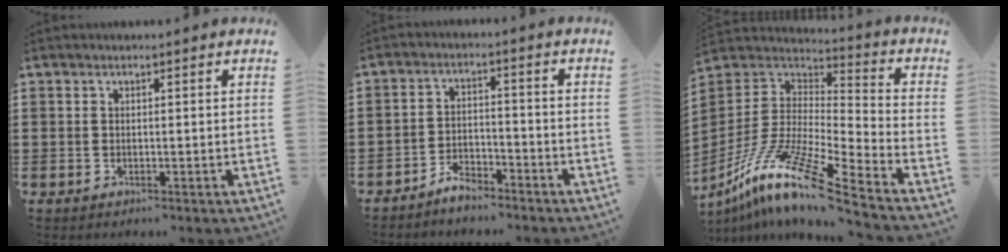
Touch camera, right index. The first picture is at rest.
{"total": 3.8, "force": [-3.6, 0.8, 0.5], "torque": [-0.013, 0.012, -0.074]}
{"total": 13.0, "force": [-9.3, 1.0, 9.0], "torque": [-0.193, 0.002, -0.187]}